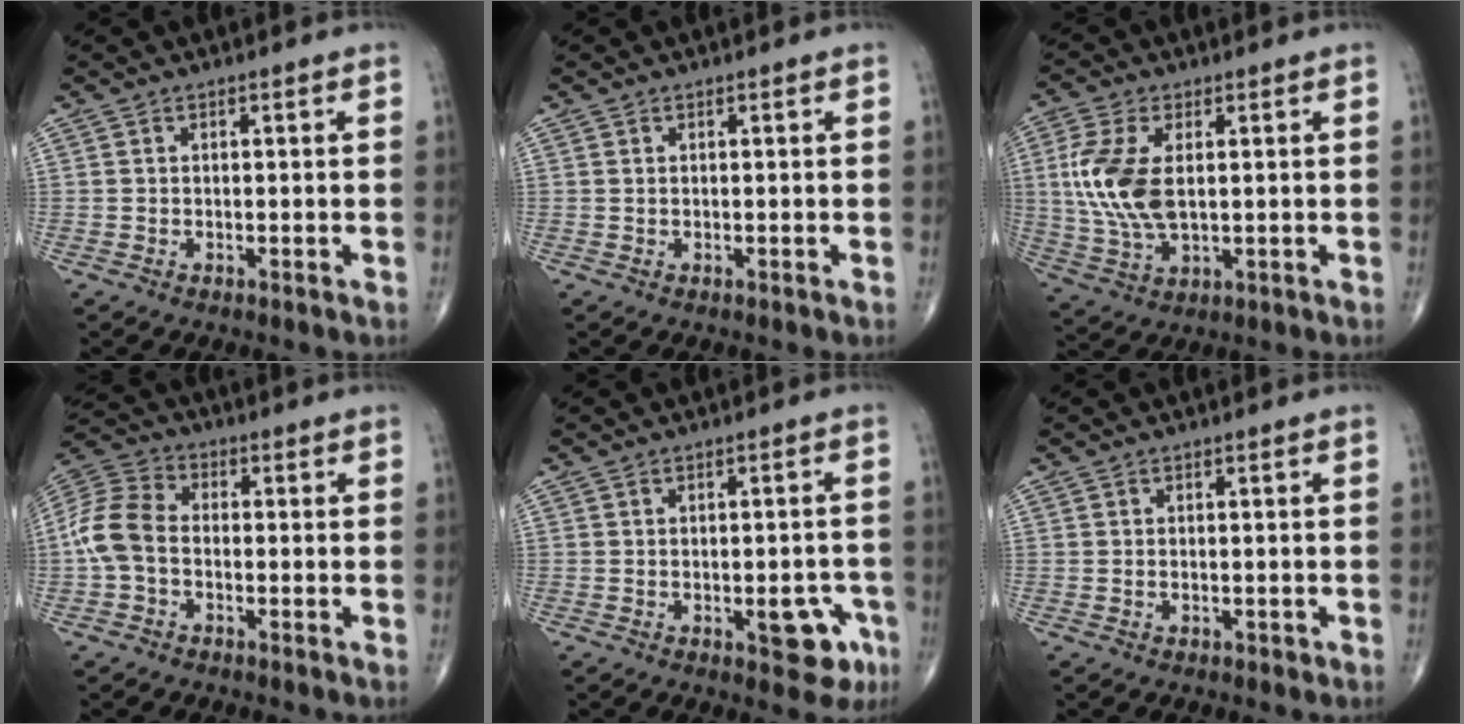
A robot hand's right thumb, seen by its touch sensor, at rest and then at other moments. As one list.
[{"total": 0.0}, {"total": 12.1, "force": [1.4, 6.4, 10.2], "torque": [-0.231, -0.006, 0.033]}, {"total": 9.4, "force": [-1.4, 6.3, 6.8], "torque": [-0.143, 0.027, -0.043]}, {"total": 7.2, "force": [-2.8, 3.3, 5.7], "torque": [-0.044, 0.013, -0.027]}, {"total": 0.9, "force": [-0.3, 0.6, 0.6], "torque": [-0.014, 0.004, -0.002]}]